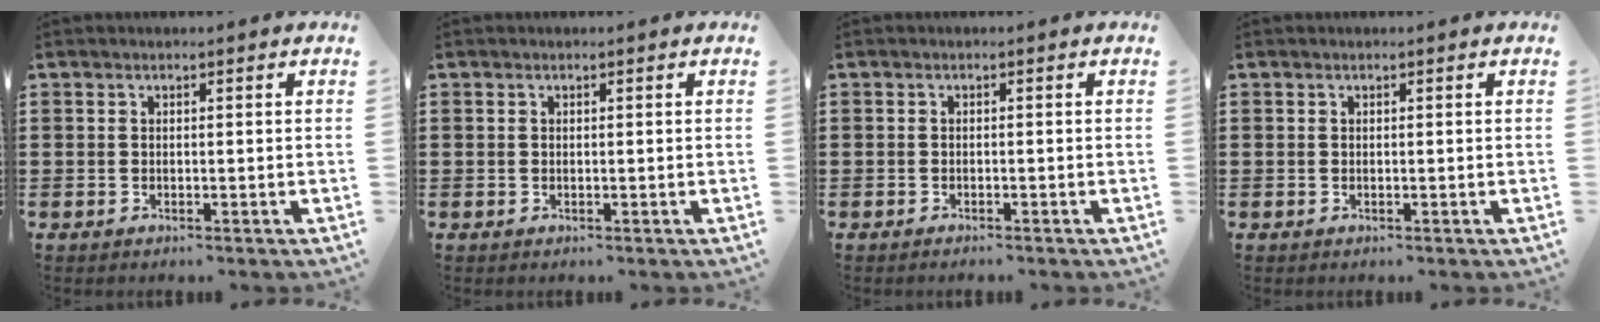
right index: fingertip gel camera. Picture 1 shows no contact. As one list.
[{"total": 0.0}, {"total": 0.7, "force": [-0.6, -0.1, 0.1], "torque": [-0.004, -0.003, -0.012]}, {"total": 0.0}]